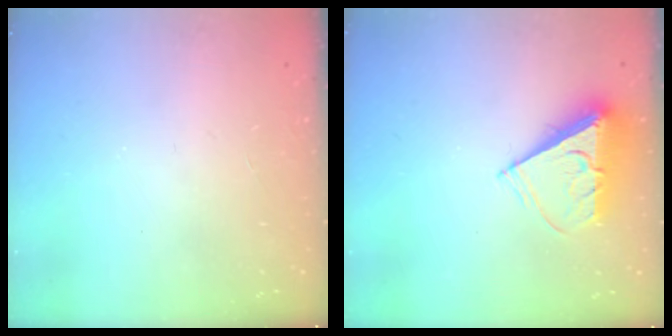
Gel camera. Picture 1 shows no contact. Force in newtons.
{"total": 7.5, "press": 7.5, "slide": 0.6}